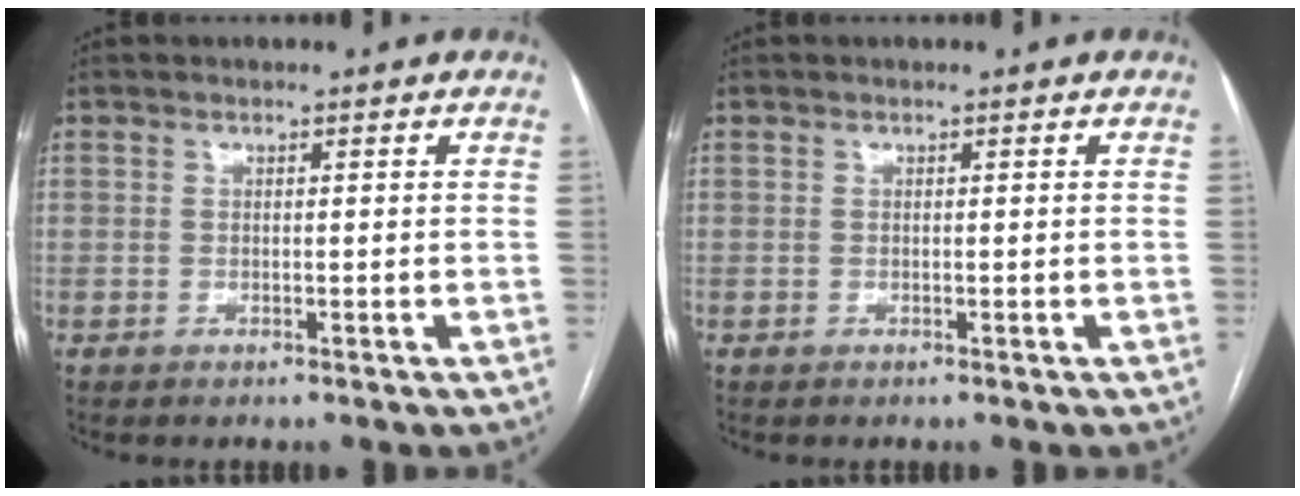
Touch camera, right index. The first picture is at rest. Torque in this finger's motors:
{"motor_torque": [0.00, 0.00, 0.00, 0.00]}